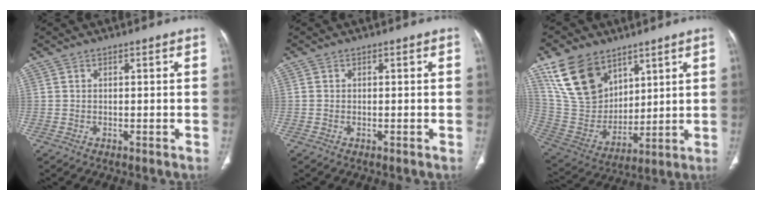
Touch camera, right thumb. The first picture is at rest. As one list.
[{"total": 0.0}, {"total": 16.9, "force": [10.0, 11.0, 8.1], "torque": [-0.123, -0.041, 0.211]}]